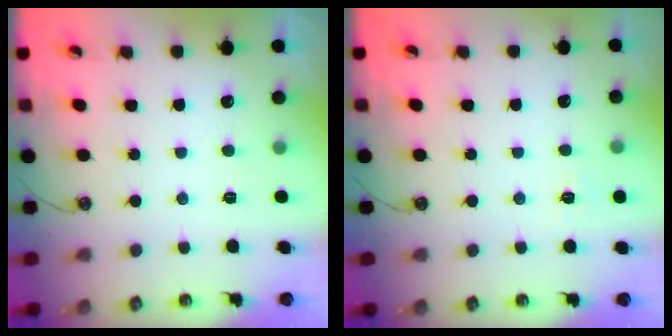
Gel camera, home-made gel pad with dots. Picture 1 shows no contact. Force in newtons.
{"total": 4.1, "press": 4.0, "slide": 0.4}